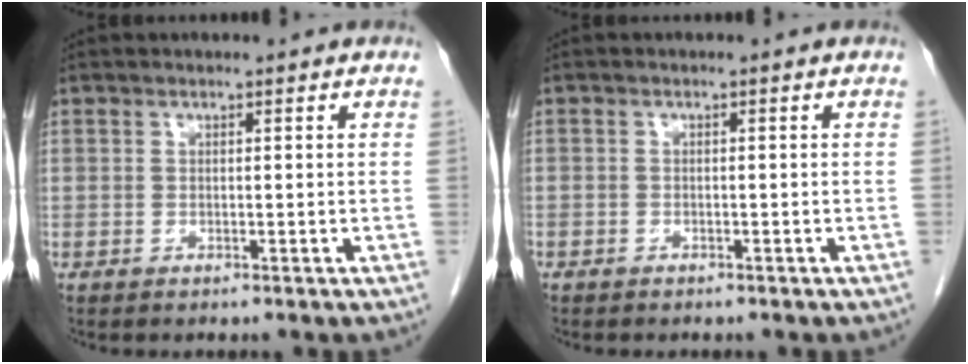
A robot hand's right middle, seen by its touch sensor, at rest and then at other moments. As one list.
[{"total": 0.7, "force": [-0.5, 0.5, 0.1], "torque": [-0.007, 0.003, -0.010]}]